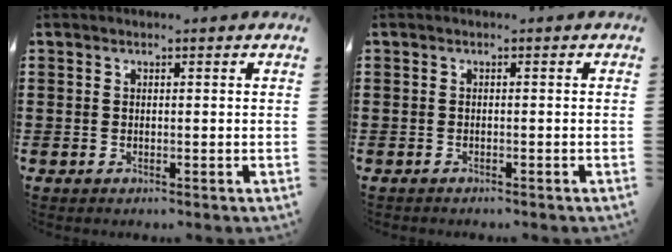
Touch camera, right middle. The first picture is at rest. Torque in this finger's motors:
{"motor_torque": [0.12, 0.10, 0.02, 0.01]}